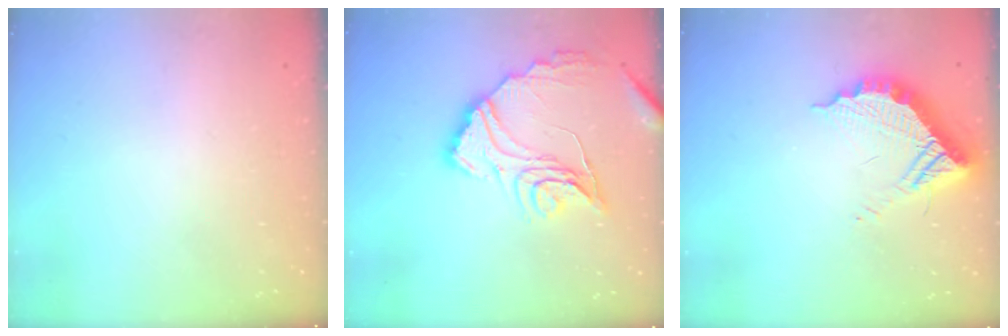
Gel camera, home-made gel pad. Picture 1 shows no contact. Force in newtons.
{"total": 16.8, "press": 16.8, "slide": 1.4}
{"total": 14.5, "press": 14.4, "slide": 1.4}